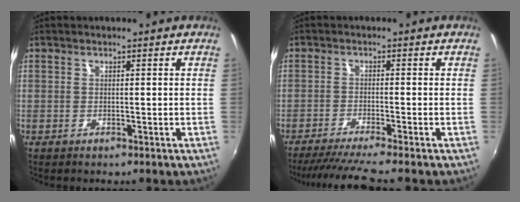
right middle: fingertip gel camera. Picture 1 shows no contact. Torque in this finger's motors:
{"motor_torque": [0.67, -0.66, 0.16, 0.09]}